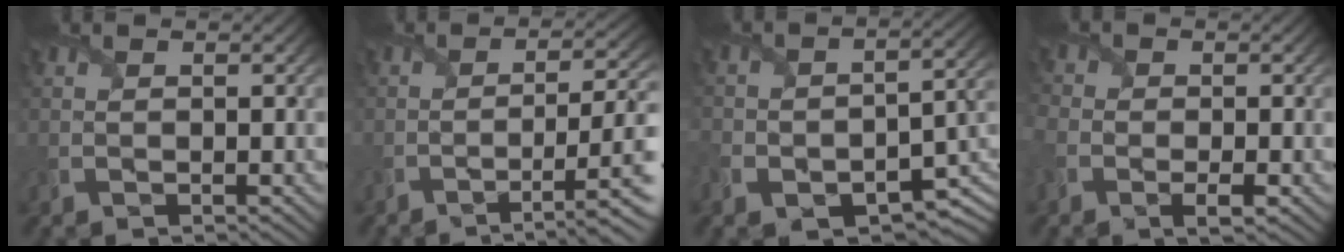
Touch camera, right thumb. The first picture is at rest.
{"total": 7.4, "force": [-2.7, 1.8, 6.6], "torque": [-0.091, -0.008, -0.041]}
{"total": 9.1, "force": [-4.9, 5.2, 5.6], "torque": [-0.098, -0.041, -0.074]}
{"total": 4.3, "force": [-1.9, 2.9, 2.5], "torque": [-0.055, -0.015, -0.036]}